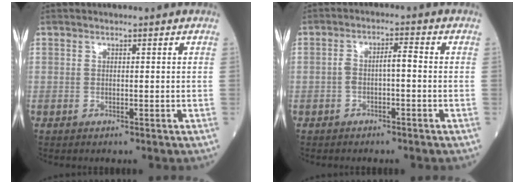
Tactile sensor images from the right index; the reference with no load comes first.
{"total": 3.2, "force": [-0.6, 0.8, 3.1], "torque": [-0.055, 0.020, -0.008]}